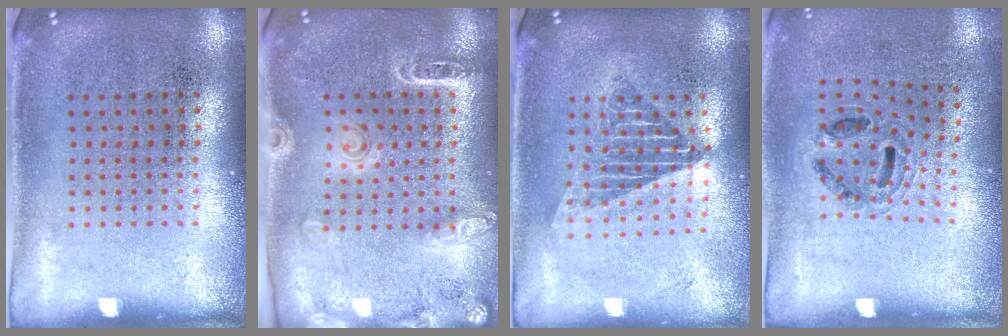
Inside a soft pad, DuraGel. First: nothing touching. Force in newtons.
{"total": 1.8, "press": 1.7, "slide": 0.4}
{"total": 1.5, "press": 1.3, "slide": 0.8}
{"total": 0.9, "press": 0.8, "slide": 0.5}